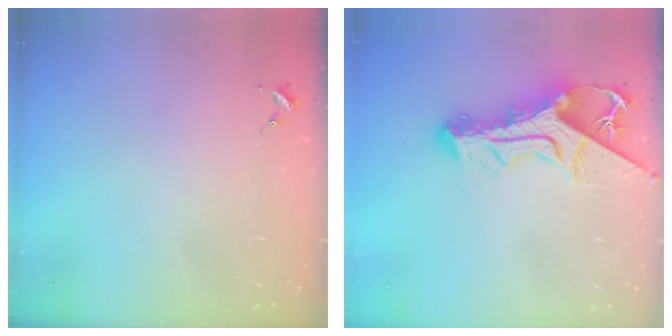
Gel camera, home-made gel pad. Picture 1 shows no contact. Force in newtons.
{"total": 16.0, "press": 15.9, "slide": 1.9}